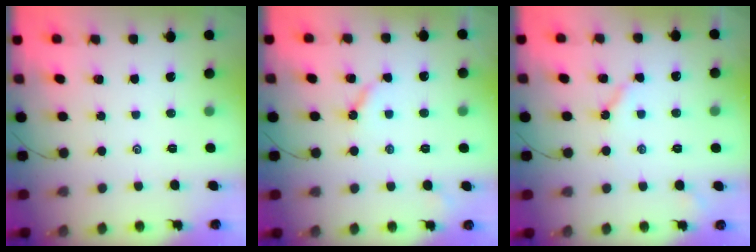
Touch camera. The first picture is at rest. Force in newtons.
{"total": 4.3, "press": 4.2, "slide": 0.8}
{"total": 4.0, "press": 4.0, "slide": 0.2}